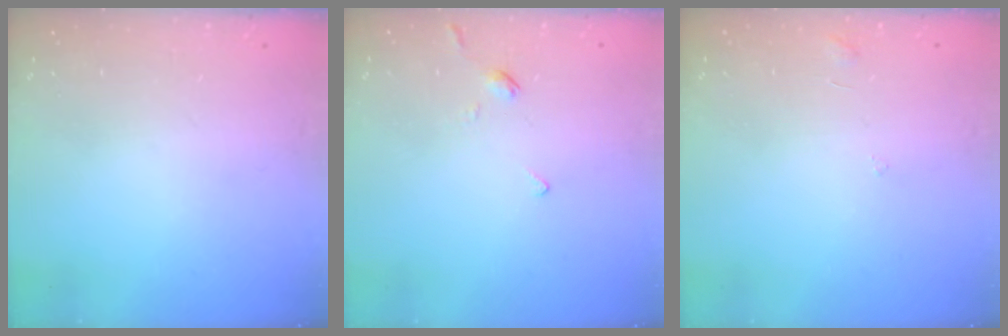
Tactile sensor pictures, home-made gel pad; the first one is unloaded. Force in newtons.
{"total": 2.4, "press": 2.3, "slide": 0.6}
{"total": 2.9, "press": 2.9, "slide": 0.2}